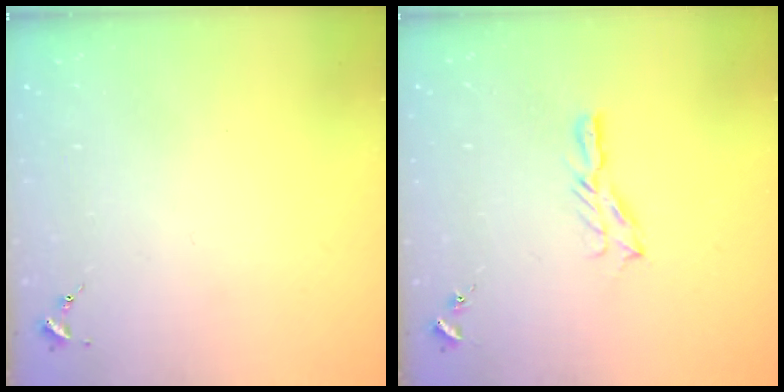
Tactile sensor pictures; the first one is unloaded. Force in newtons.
{"total": 4.7, "press": 4.7, "slide": 0.5}